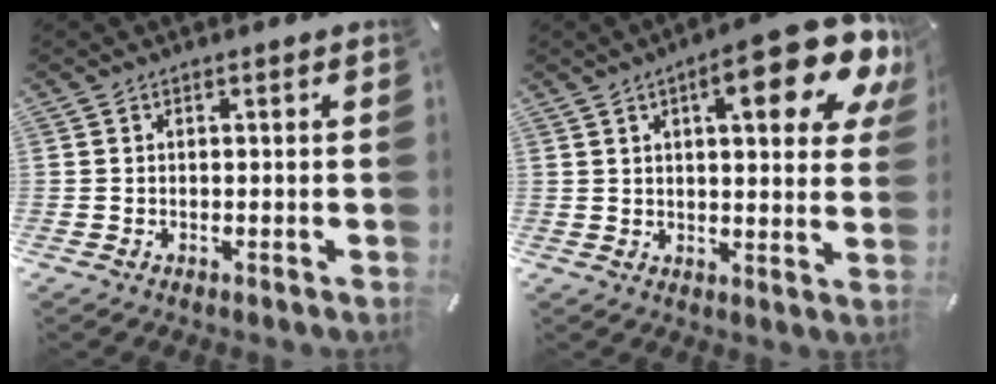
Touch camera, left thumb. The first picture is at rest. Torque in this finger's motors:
{"motor_torque": [2.61, 2.40, 1.51, -1.26, 0.41]}